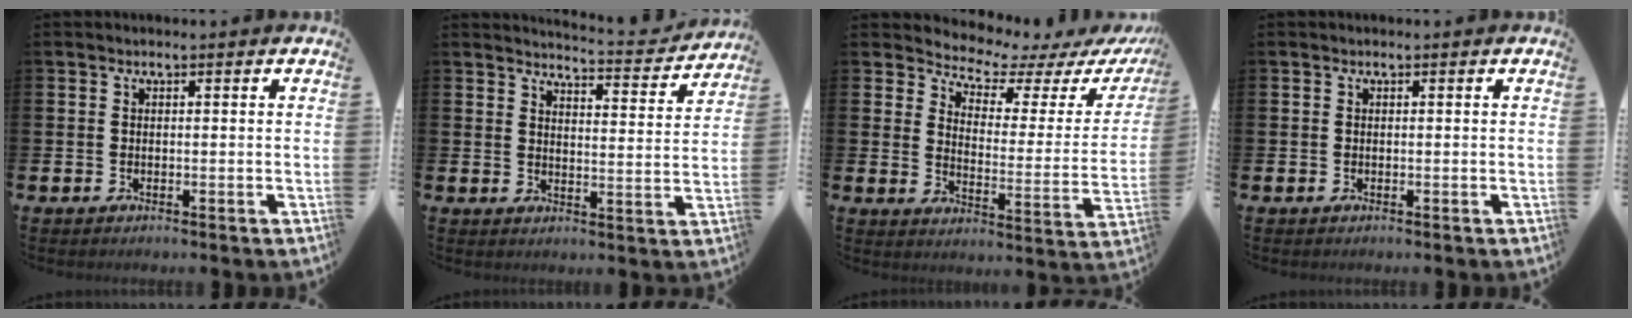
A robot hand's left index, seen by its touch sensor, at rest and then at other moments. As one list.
[{"total": 4.3, "force": [4.3, 0.1, 0.6], "torque": [-0.017, -0.038, 0.069]}, {"total": 4.9, "force": [4.5, 1.6, 1.1], "torque": [-0.044, -0.045, 0.070]}, {"total": 0.0}]